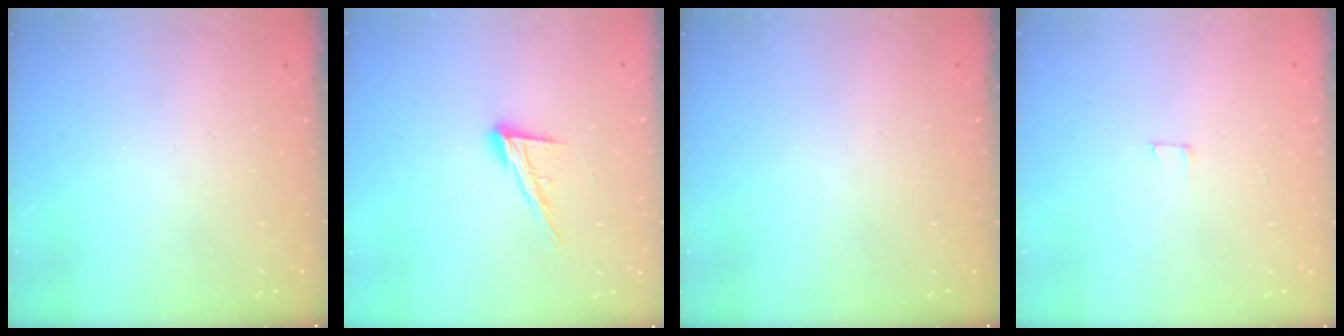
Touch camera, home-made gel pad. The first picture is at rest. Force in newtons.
{"total": 12.3, "press": 12.0, "slide": 2.5}
{"total": 0.0}
{"total": 2.5, "press": 2.5, "slide": 0.2}